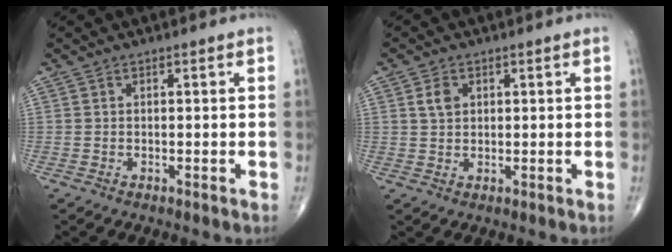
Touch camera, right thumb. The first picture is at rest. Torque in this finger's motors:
{"motor_torque": [-0.25, 0.25, 0.18, -0.02, 0.01]}